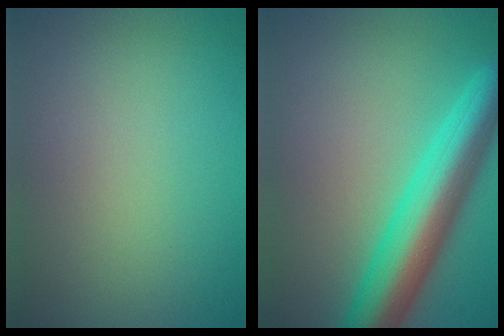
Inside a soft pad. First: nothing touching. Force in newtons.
{"total": 8.4, "press": 8.4, "slide": 0.2}